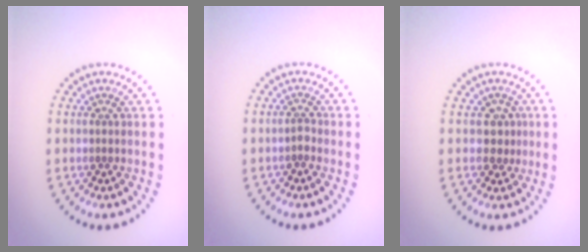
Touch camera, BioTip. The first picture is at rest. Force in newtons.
{"total": 0.9, "press": 0.6, "slide": 0.6}
{"total": 1.7, "press": 1.4, "slide": 1.0}